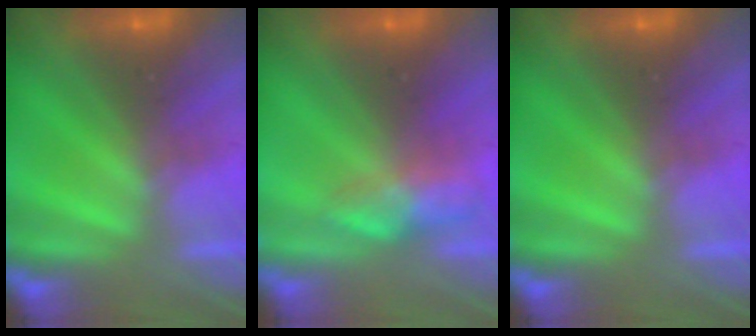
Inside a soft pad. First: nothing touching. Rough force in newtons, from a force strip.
{"total": 2.8}
{"total": 0.0}